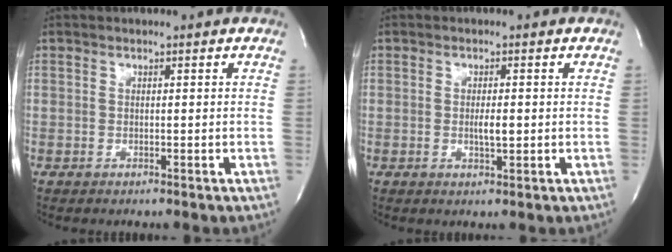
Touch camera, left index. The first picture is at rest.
{"total": 2.2, "force": [-0.1, 0.6, 2.2], "torque": [-0.041, -0.002, 0.000]}